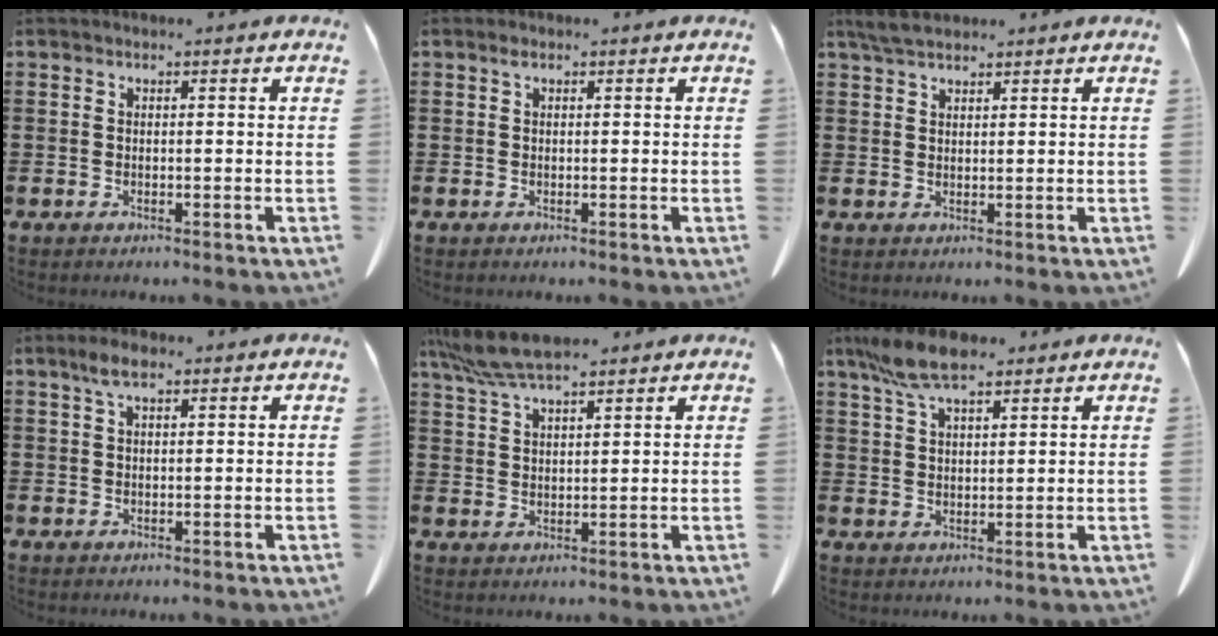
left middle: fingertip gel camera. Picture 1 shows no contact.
{"total": 0.6, "force": [0.3, 0.2, 0.5], "torque": [-0.012, 0.000, 0.007]}
{"total": 3.1, "force": [2.5, 0.8, 1.6], "torque": [-0.038, 0.001, 0.049]}
{"total": 3.2, "force": [1.8, 1.0, 2.5], "torque": [-0.054, 0.004, 0.032]}
{"total": 6.9, "force": [5.8, 1.1, 3.6], "torque": [-0.086, -0.013, 0.110]}
{"total": 8.1, "force": [6.0, 2.3, 4.9], "torque": [-0.110, -0.006, 0.113]}